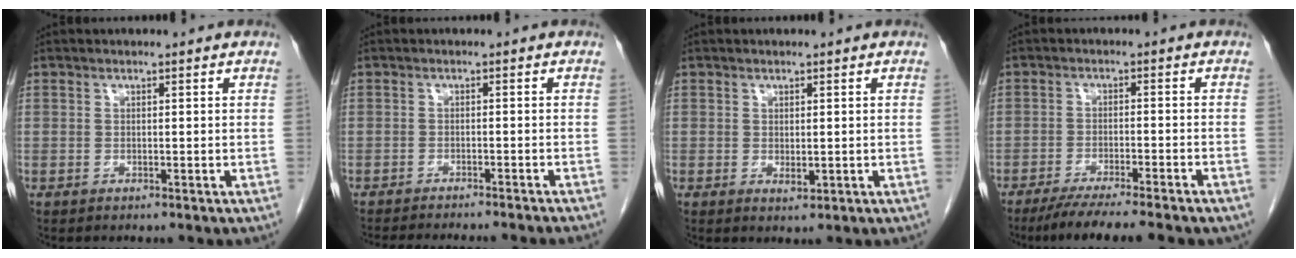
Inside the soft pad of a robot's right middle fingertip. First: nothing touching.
{"total": 13.0, "force": [-11.8, 0.2, 5.3], "torque": [-0.063, -0.025, -0.150]}
{"total": 1.3, "force": [-0.1, 0.6, 1.2], "torque": [-0.021, -0.007, 0.004]}
{"total": 11.1, "force": [-9.2, 0.4, 6.3], "torque": [-0.078, -0.023, -0.135]}